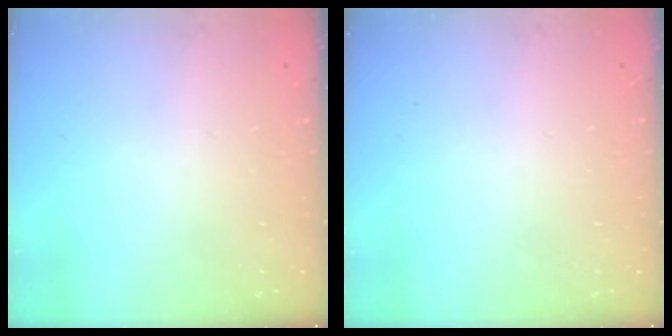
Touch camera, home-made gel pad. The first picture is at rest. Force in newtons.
{"total": 0.0}